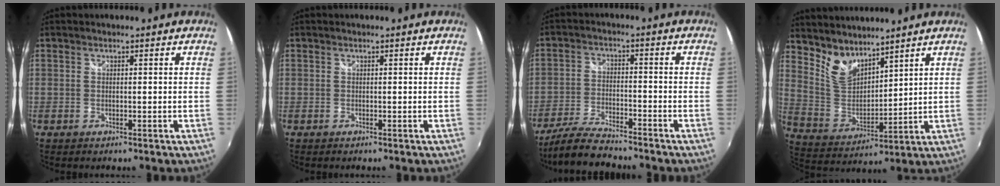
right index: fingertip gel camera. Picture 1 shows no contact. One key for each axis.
{"total": 0.0}
{"total": 9.2, "fx": -8.1, "fy": 2.1, "fz": 3.8, "tx": -0.103, "ty": -0.008, "tz": -0.154}
{"total": 9.1, "fx": 7.5, "fy": 3.7, "fz": 3.6, "tx": -0.070, "ty": -0.004, "tz": 0.156}